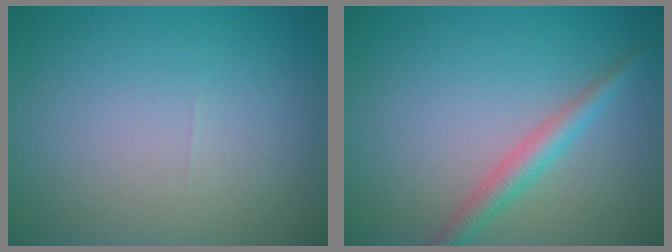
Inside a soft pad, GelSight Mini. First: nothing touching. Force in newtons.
{"total": 2.5, "press": 2.5, "slide": 0.0}